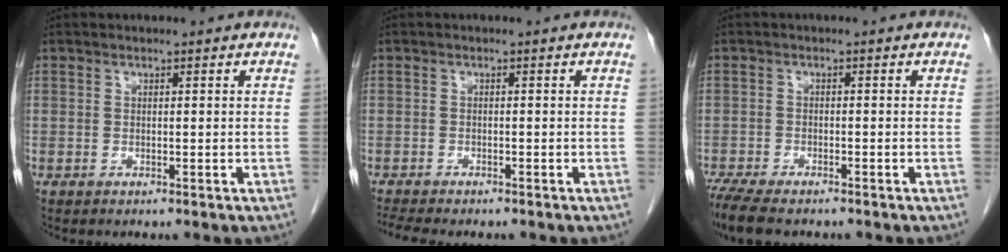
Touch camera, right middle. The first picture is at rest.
{"total": 5.3, "force": [-4.6, 1.0, 2.4], "torque": [-0.037, -0.008, -0.069]}
{"total": 7.9, "force": [-6.4, 2.2, 4.1], "torque": [-0.074, -0.017, -0.106]}